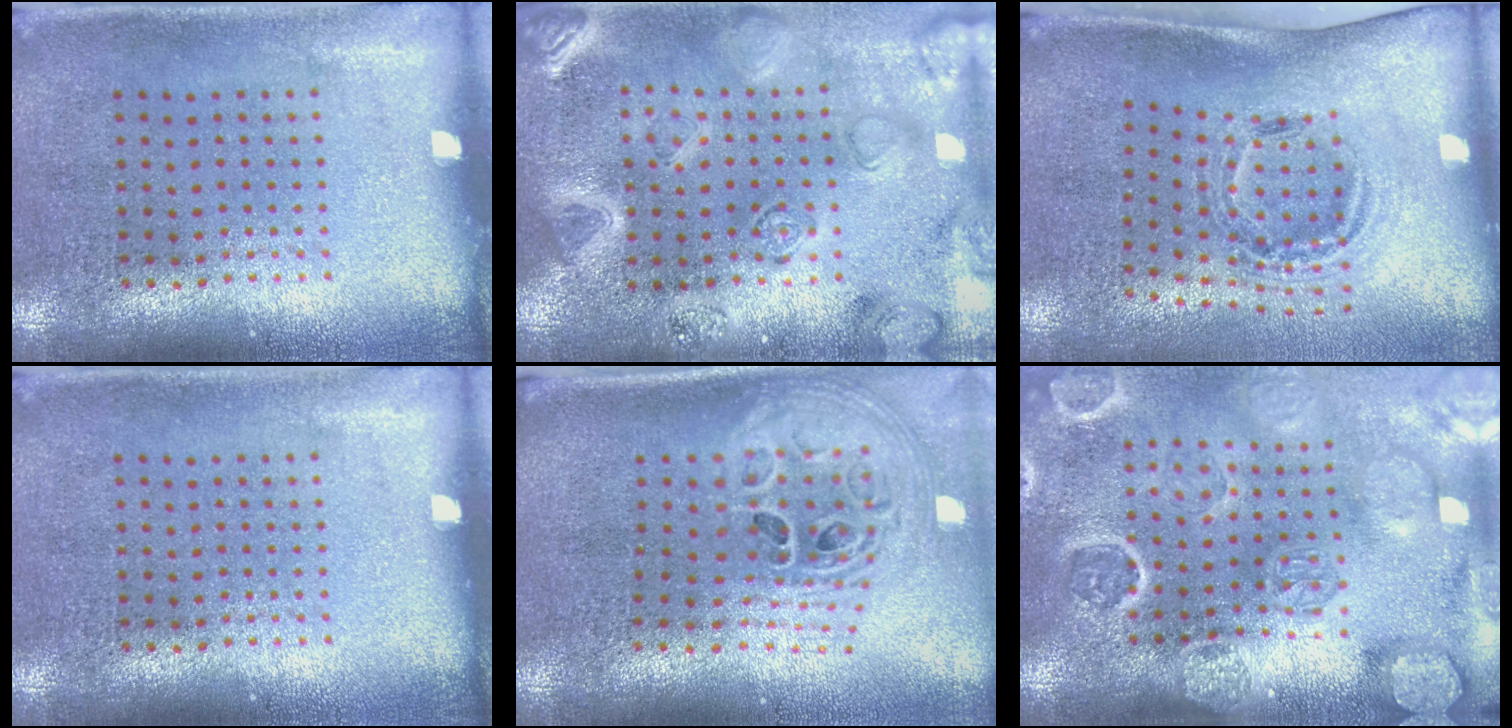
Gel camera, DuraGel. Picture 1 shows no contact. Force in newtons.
{"total": 3.0, "press": 2.9, "slide": 0.8}
{"total": 1.2, "press": 1.0, "slide": 0.7}
{"total": 0.0}
{"total": 2.4, "press": 1.7, "slide": 1.7}
{"total": 3.9, "press": 3.4, "slide": 2.0}